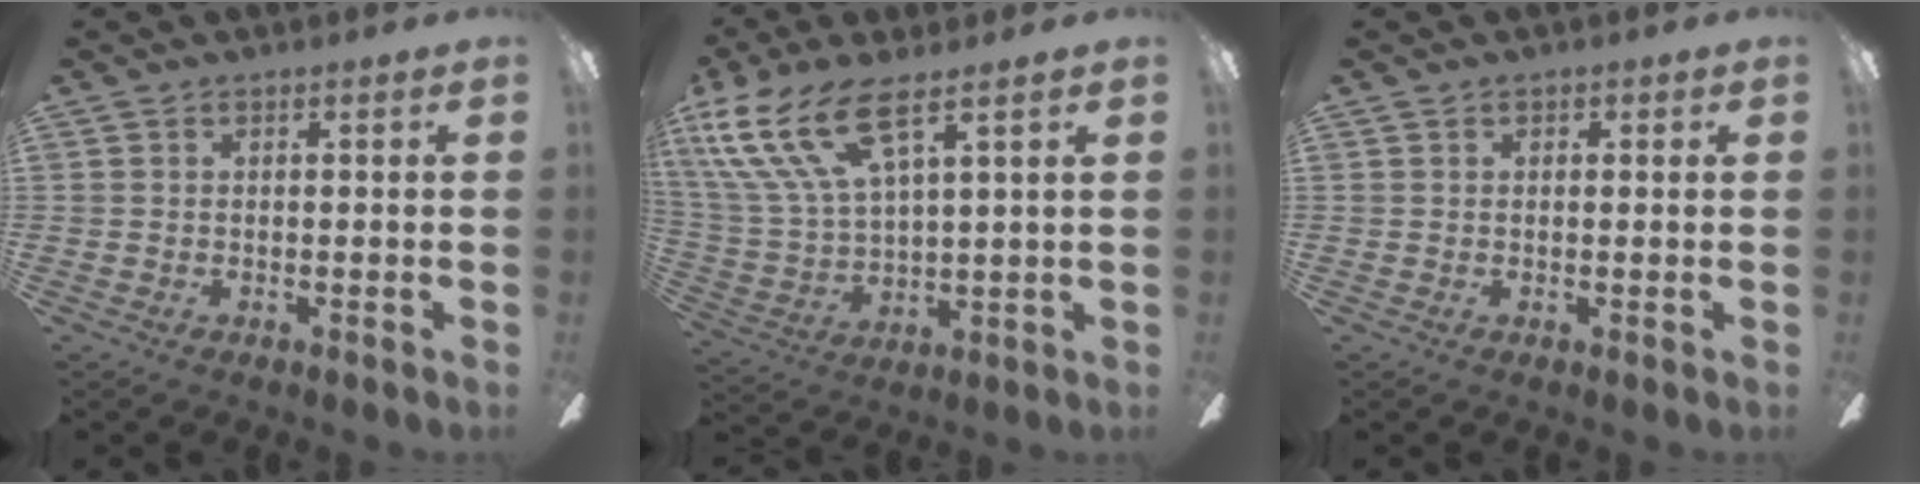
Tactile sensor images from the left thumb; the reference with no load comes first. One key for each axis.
{"total": 17.5, "fx": 10.4, "fy": 5.9, "fz": 12.7, "tx": -0.286, "ty": -0.048, "tz": 0.183}
{"total": 0.7, "fx": 0.3, "fy": 0.5, "fz": 0.2, "tx": -0.005, "ty": 0.005, "tz": 0.006}